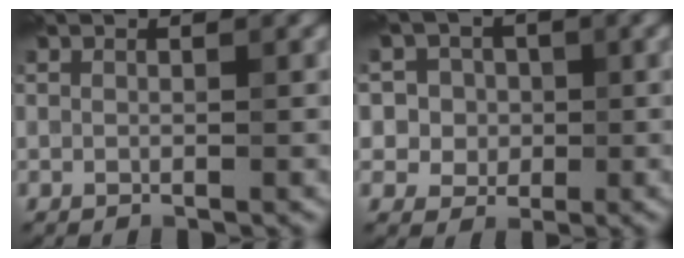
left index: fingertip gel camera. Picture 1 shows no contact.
{"total": 5.4, "force": [1.3, 4.9, 1.7], "torque": [-0.019, 0.017, 0.006]}